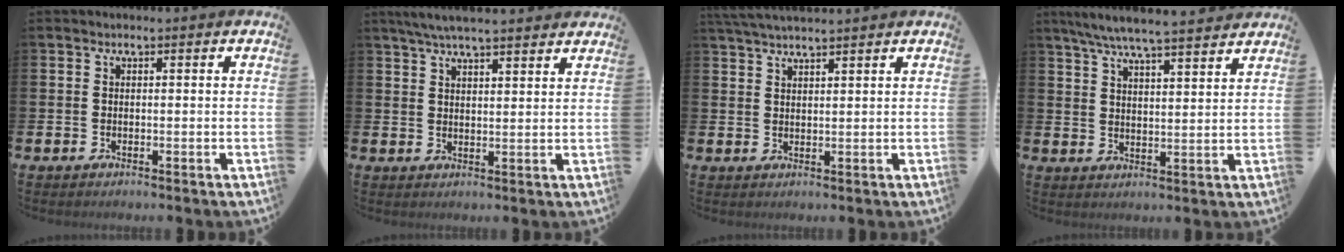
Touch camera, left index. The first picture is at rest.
{"total": 5.2, "force": [4.8, 0.4, 1.8], "torque": [-0.044, -0.012, 0.087]}
{"total": 3.4, "force": [3.3, 0.1, 1.0], "torque": [-0.019, -0.013, 0.059]}
{"total": 6.8, "force": [6.4, 0.1, 2.3], "torque": [-0.058, -0.036, 0.113]}